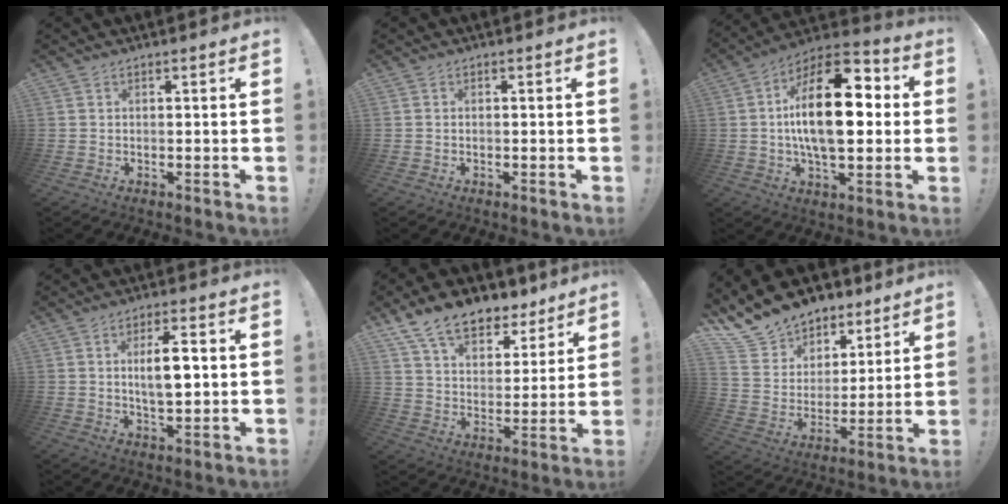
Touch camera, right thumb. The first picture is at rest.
{"total": 0.0}
{"total": 23.1, "force": [2.2, 10.9, 20.2], "torque": [-0.341, 0.000, 0.027]}
{"total": 8.7, "force": [1.3, 3.2, 8.0], "torque": [-0.130, -0.002, 0.016]}
{"total": 14.5, "force": [10.9, 7.5, 5.9], "torque": [-0.105, -0.073, 0.201]}
{"total": 14.9, "force": [12.3, 8.0, 3.0], "torque": [-0.071, -0.095, 0.236]}